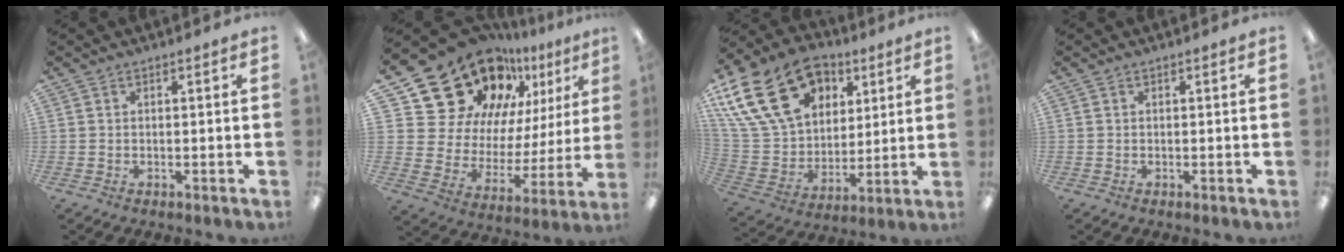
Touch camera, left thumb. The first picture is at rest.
{"total": 25.1, "force": [18.9, 14.0, 8.7], "torque": [-0.145, -0.134, 0.360]}
{"total": 24.4, "force": [12.1, 16.7, 13.0], "torque": [-0.256, -0.046, 0.221]}
{"total": 0.0}